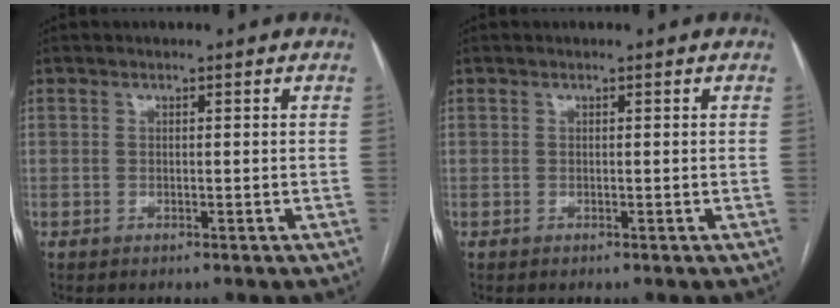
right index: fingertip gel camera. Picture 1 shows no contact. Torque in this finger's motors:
{"motor_torque": [0.00, 0.00, 0.00, -0.01]}